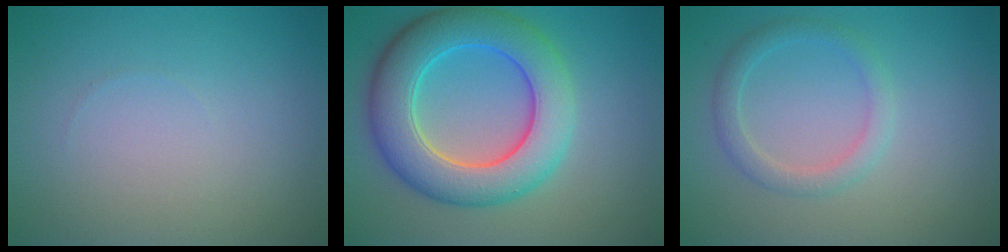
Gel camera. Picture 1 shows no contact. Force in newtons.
{"total": 8.6, "press": 8.6, "slide": 0.5}
{"total": 2.2, "press": 2.1, "slide": 0.2}